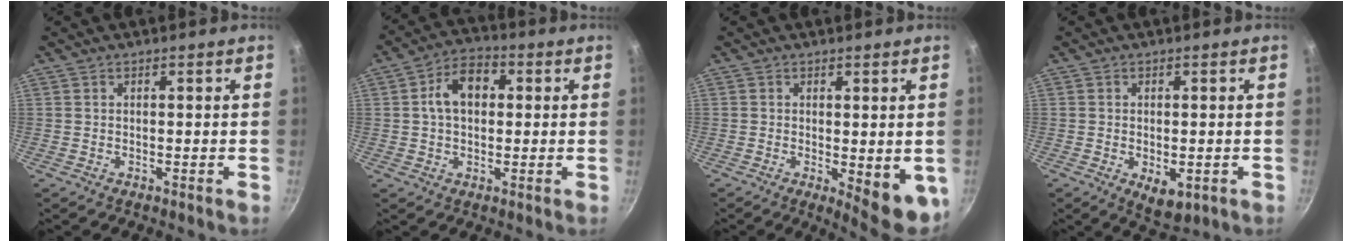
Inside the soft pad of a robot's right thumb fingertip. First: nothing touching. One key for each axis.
{"total": 8.6, "fx": 1.3, "fy": 6.0, "fz": 6.1, "tx": -0.075, "ty": 0.020, "tz": 0.009}
{"total": 7.9, "fx": -0.9, "fy": 3.0, "fz": 7.2, "tx": -0.078, "ty": -0.007, "tz": -0.004}
{"total": 5.6, "fx": -1.5, "fy": 3.1, "fz": 4.4, "tx": -0.053, "ty": -0.007, "tz": -0.012}